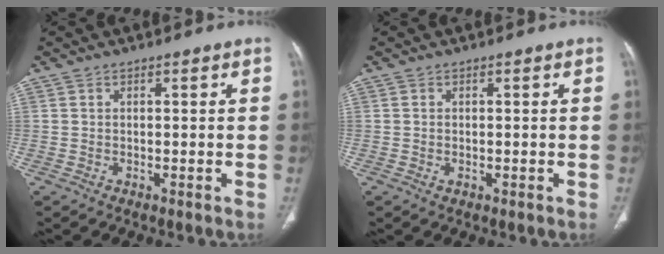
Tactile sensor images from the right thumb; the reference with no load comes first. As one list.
[{"total": 0.6, "force": [-0.1, 0.4, 0.4], "torque": [-0.011, 0.002, 0.001]}]